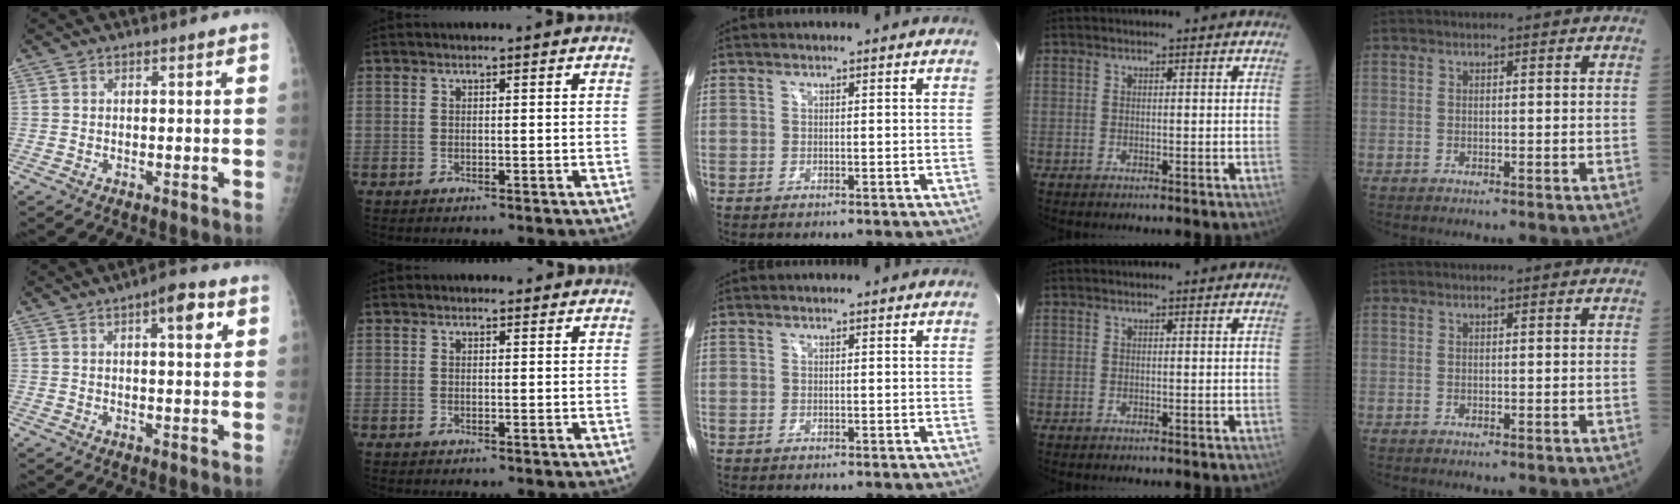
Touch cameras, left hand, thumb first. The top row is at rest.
{"thumb": {"total": 5.7, "force": [2.4, 1.8, 4.8], "torque": [-0.057, -0.004, 0.028]}, "index": {"total": 1.0, "force": [0.9, 0.6, 0.0], "torque": [-0.005, 0.002, 0.007]}}